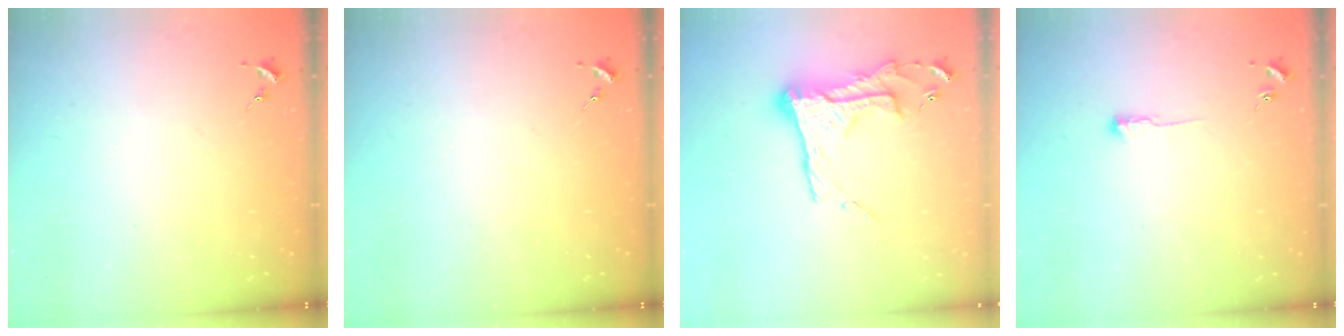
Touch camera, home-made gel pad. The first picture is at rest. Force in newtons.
{"total": 0.0}
{"total": 17.5, "press": 17.4, "slide": 1.5}
{"total": 2.7, "press": 2.6, "slide": 0.4}